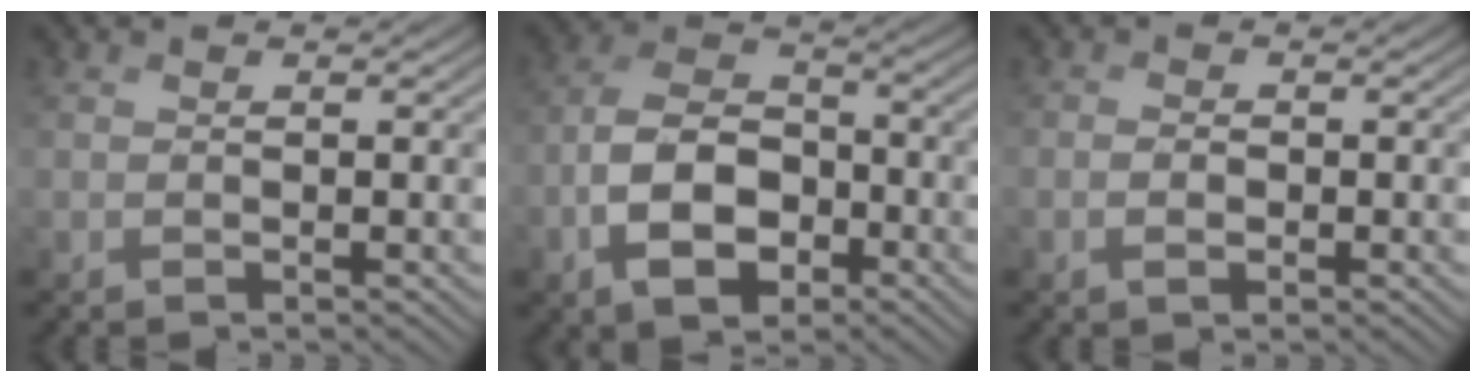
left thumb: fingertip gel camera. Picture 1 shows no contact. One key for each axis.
{"total": 8.8, "fx": -4.3, "fy": 5.5, "fz": 5.5, "tx": -0.112, "ty": 0.001, "tz": -0.081}
{"total": 1.3, "fx": -1.2, "fy": 0.4, "fz": 0.2, "tx": -0.005, "ty": -0.001, "tz": -0.014}